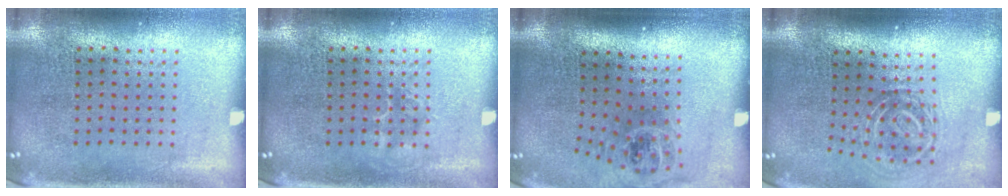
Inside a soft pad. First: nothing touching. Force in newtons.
{"total": 1.0, "press": 0.9, "slide": 0.2}
{"total": 1.3, "press": 1.0, "slide": 0.8}
{"total": 2.0, "press": 1.3, "slide": 1.5}